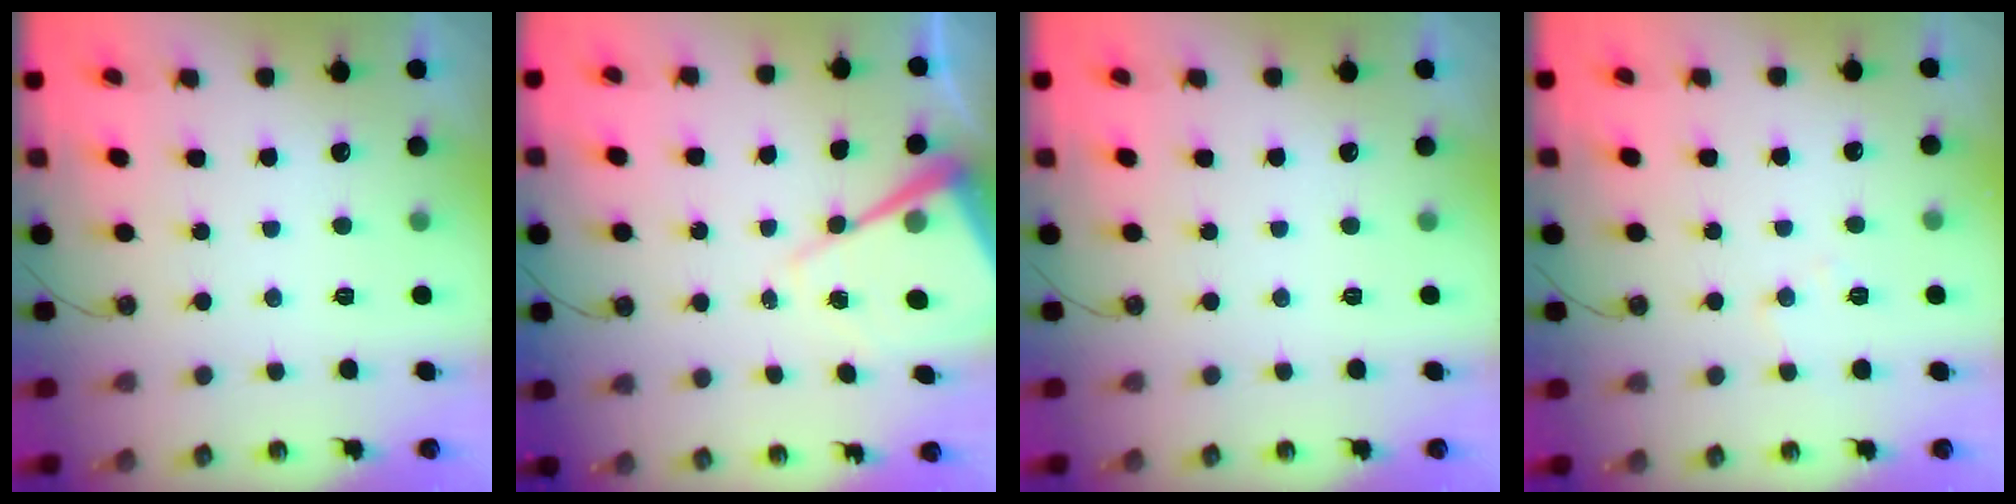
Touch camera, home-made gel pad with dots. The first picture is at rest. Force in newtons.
{"total": 10.3, "press": 10.3, "slide": 0.9}
{"total": 0.0}
{"total": 8.1, "press": 8.1, "slide": 0.9}